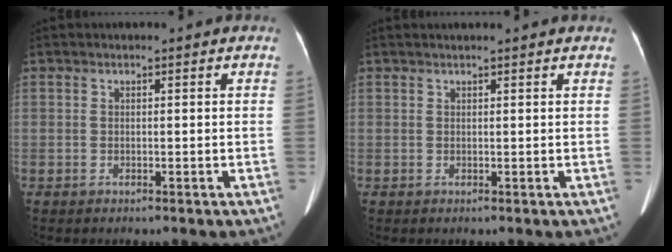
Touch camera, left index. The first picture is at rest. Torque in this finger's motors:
{"motor_torque": [0.59, -1.55, 0.03, 0.00]}